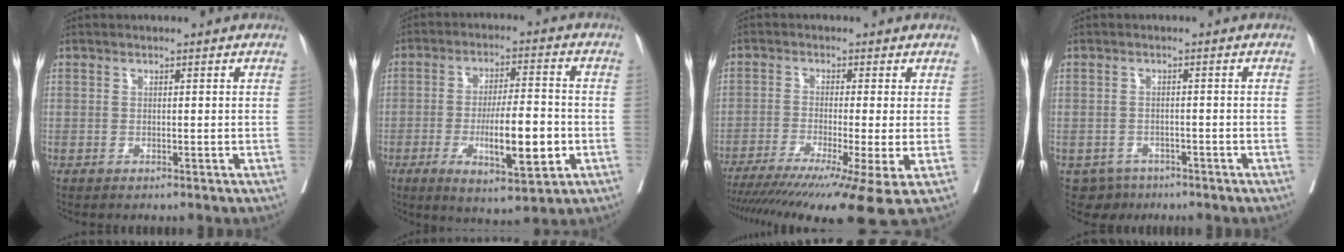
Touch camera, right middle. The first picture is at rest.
{"total": 11.8, "force": [-3.4, 2.4, 11.0], "torque": [-0.187, -0.010, -0.050]}
{"total": 14.9, "force": [-10.4, -0.9, 10.7], "torque": [-0.142, -0.037, -0.163]}
{"total": 3.4, "force": [-2.4, 2.4, 0.0], "torque": [0.004, 0.005, -0.035]}